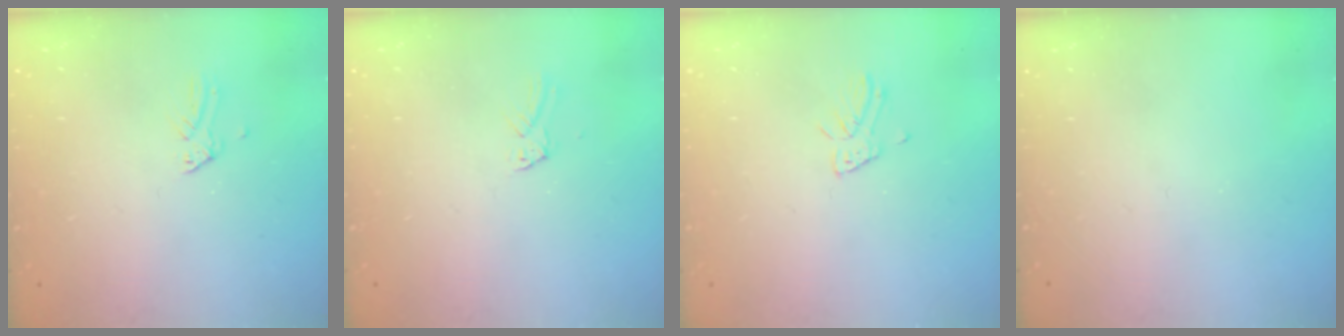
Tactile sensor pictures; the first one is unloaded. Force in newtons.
{"total": 1.5, "press": 1.5, "slide": 0.1}
{"total": 3.7, "press": 3.7, "slide": 0.2}
{"total": 0.0}